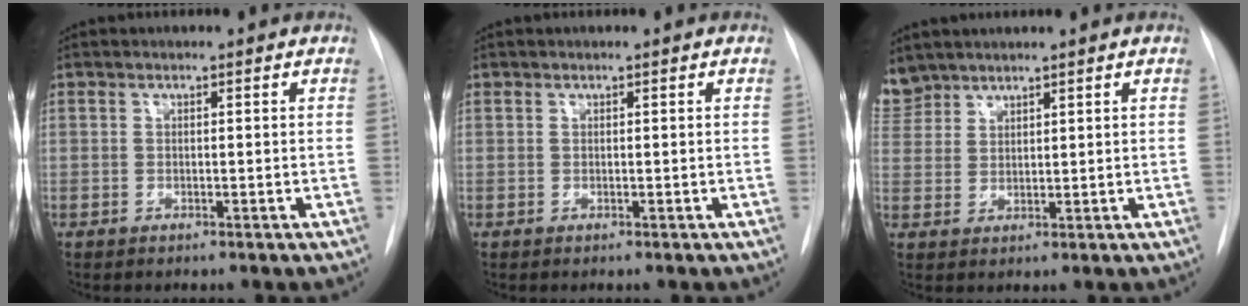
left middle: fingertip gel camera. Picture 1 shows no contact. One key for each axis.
{"total": 1.7, "fx": 0.9, "fy": 1.2, "fz": 0.8, "tx": -0.028, "ty": 0.024, "tz": 0.024}
{"total": 5.0, "fx": 4.5, "fy": 2.1, "fz": 0.1, "tx": -0.004, "ty": 0.012, "tz": 0.101}